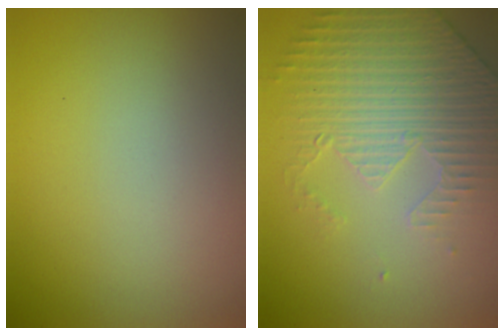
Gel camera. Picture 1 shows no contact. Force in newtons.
{"total": 4.5, "press": 3.6, "slide": 2.8}